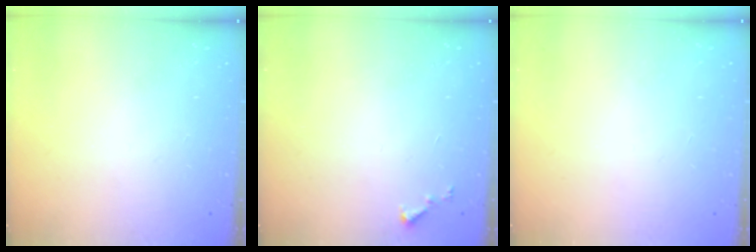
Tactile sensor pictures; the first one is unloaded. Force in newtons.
{"total": 3.1, "press": 3.1, "slide": 0.2}
{"total": 1.6, "press": 1.6, "slide": 0.1}